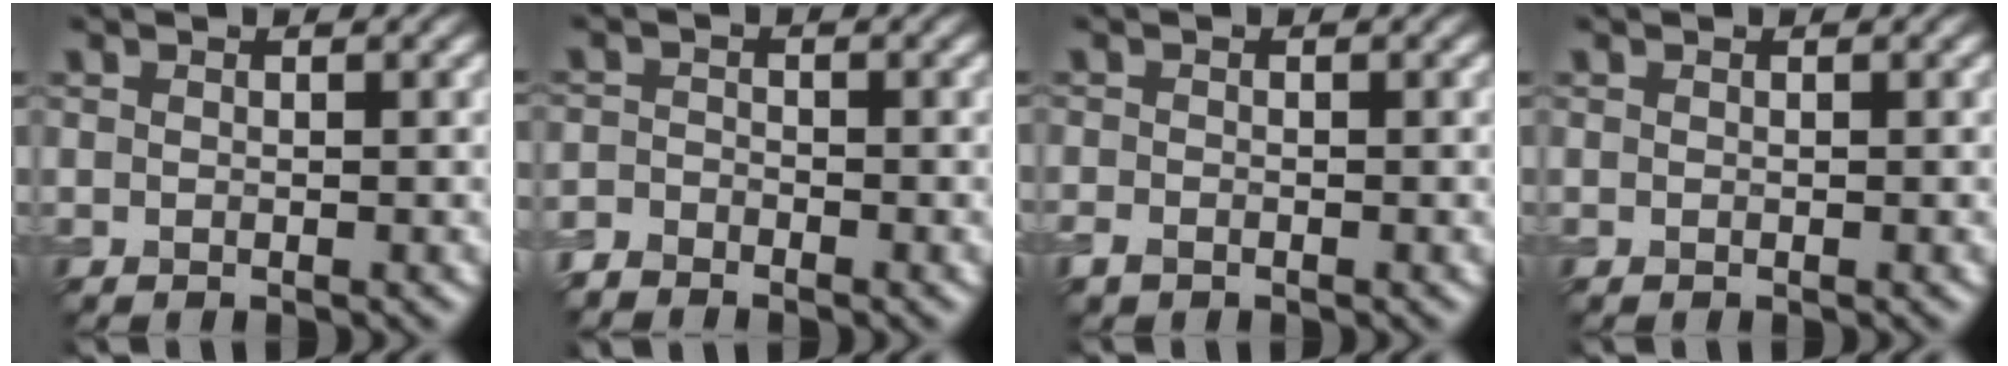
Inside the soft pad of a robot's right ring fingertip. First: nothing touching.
{"total": 1.9, "force": [-1.8, 0.5, 0.1], "torque": [-0.005, 0.000, -0.045]}
{"total": 1.1, "force": [-0.8, 0.6, 0.4], "torque": [-0.010, -0.001, -0.017]}
{"total": 0.0}